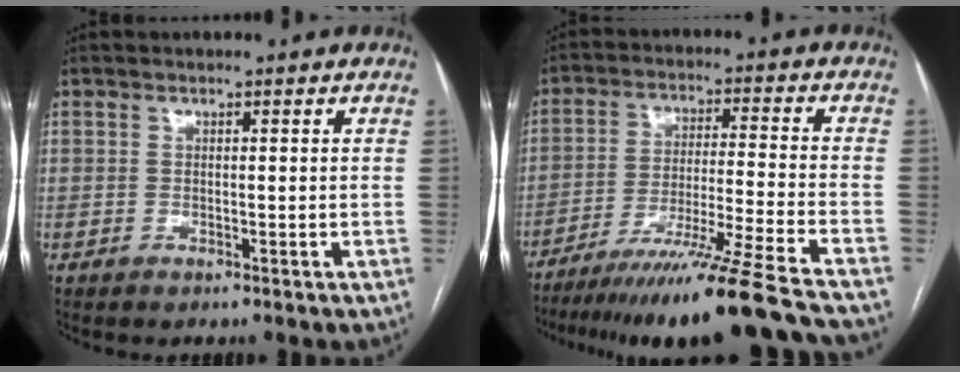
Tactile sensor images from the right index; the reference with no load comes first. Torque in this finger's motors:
{"motor_torque": [1.37, -0.77, 0.72, 0.16]}